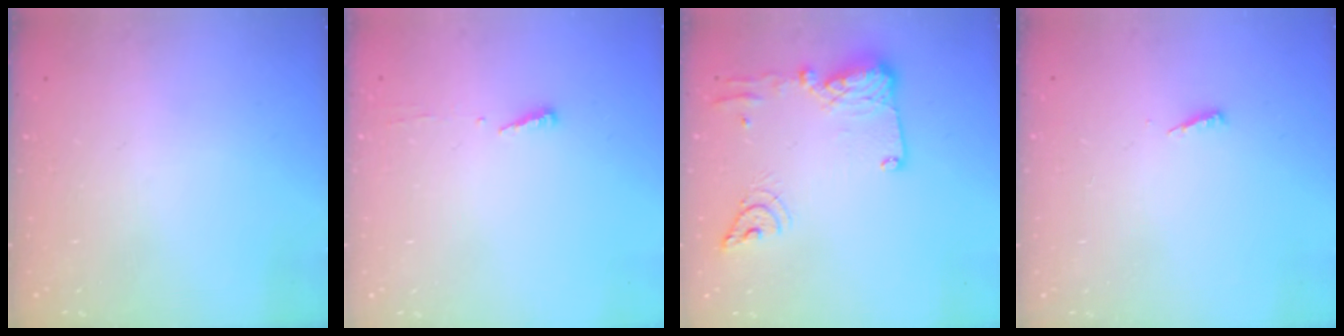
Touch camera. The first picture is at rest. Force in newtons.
{"total": 3.7, "press": 3.7, "slide": 0.5}
{"total": 15.6, "press": 15.5, "slide": 1.8}
{"total": 3.5, "press": 3.4, "slide": 0.3}